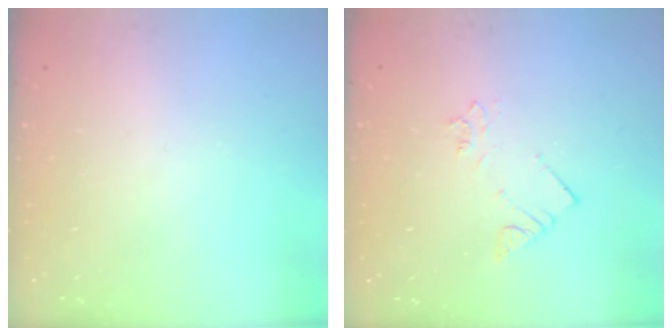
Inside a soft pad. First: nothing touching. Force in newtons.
{"total": 2.7, "press": 2.7, "slide": 0.3}